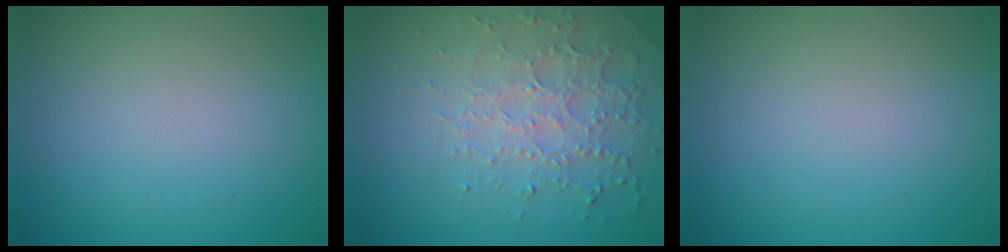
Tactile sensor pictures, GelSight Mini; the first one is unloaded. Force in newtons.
{"total": 4.7, "press": 3.4, "slide": 3.1}
{"total": 0.0}